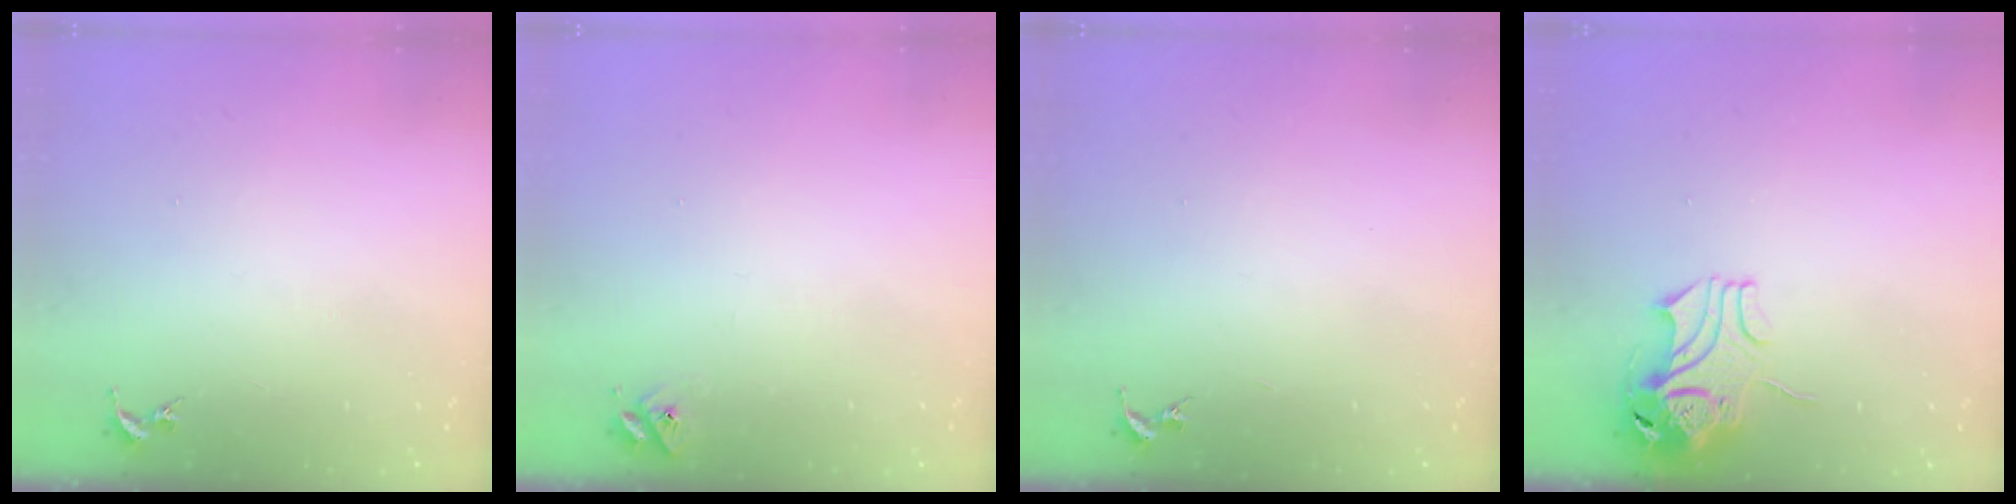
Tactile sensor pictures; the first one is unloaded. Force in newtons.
{"total": 2.8, "press": 2.8, "slide": 0.3}
{"total": 0.0}
{"total": 10.6, "press": 10.5, "slide": 1.5}